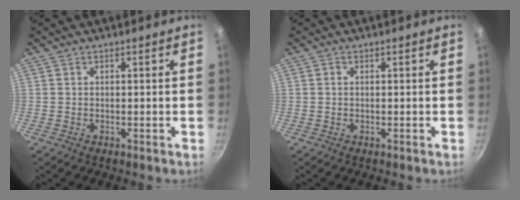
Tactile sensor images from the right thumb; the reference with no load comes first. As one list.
[{"total": 0.6, "force": [0.1, 0.5, 0.4], "torque": [-0.005, 0.004, 0.000]}]